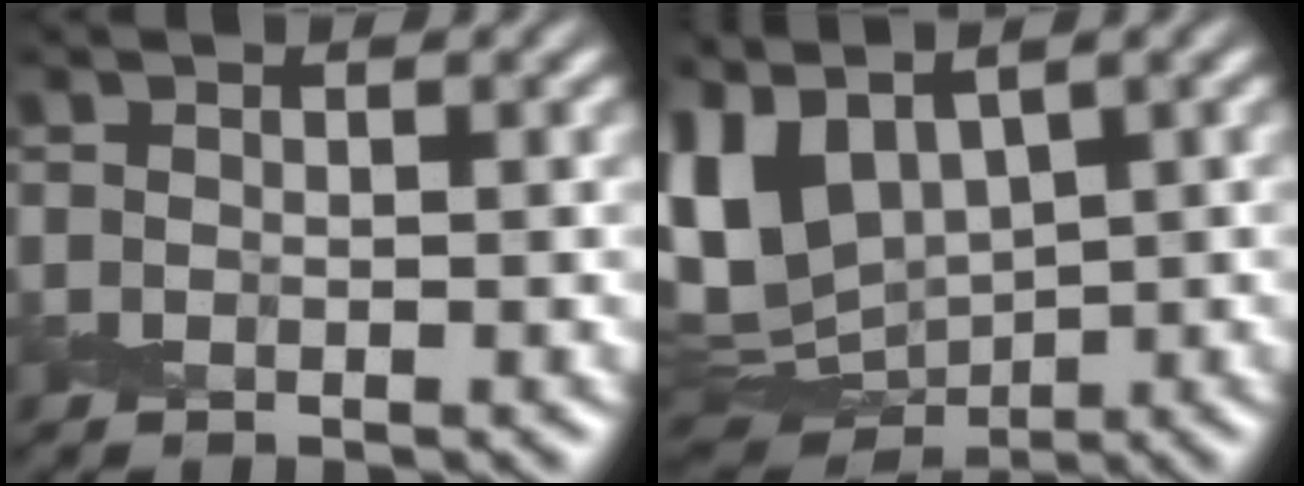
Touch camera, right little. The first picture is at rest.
{"total": 8.4, "force": [2.5, 5.1, 6.1], "torque": [-0.149, -0.006, 0.053]}